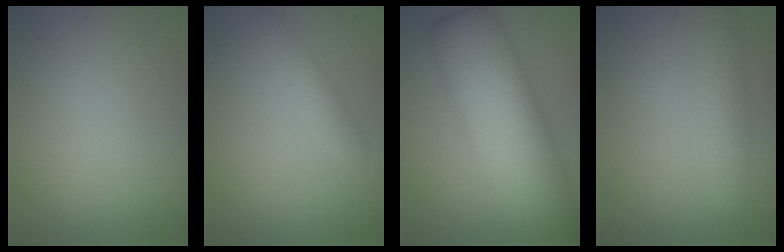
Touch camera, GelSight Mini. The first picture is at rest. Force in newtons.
{"total": 1.8, "press": 1.8, "slide": 0.1}
{"total": 11.5, "press": 11.5, "slide": 0.2}
{"total": 2.3, "press": 2.3, "slide": 0.2}